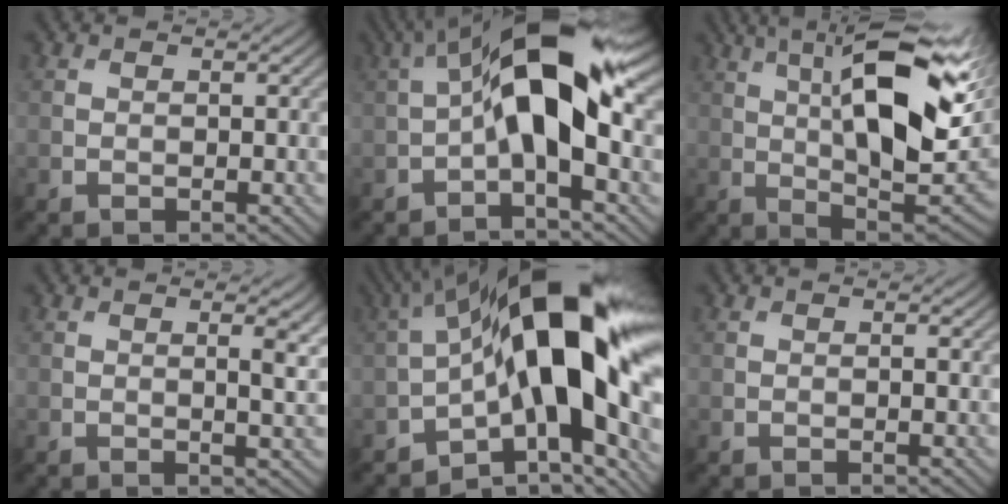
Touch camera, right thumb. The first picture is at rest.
{"total": 12.5, "force": [0.7, 4.6, 11.6], "torque": [-0.209, 0.024, -0.001]}
{"total": 17.4, "force": [5.1, 5.8, 15.6], "torque": [-0.258, 0.018, 0.080]}
{"total": 3.0, "force": [0.7, 0.7, 2.8], "torque": [-0.046, 0.002, 0.012]}
{"total": 18.2, "force": [-0.8, 7.8, 16.4], "torque": [-0.234, 0.024, -0.024]}
{"total": 0.0}